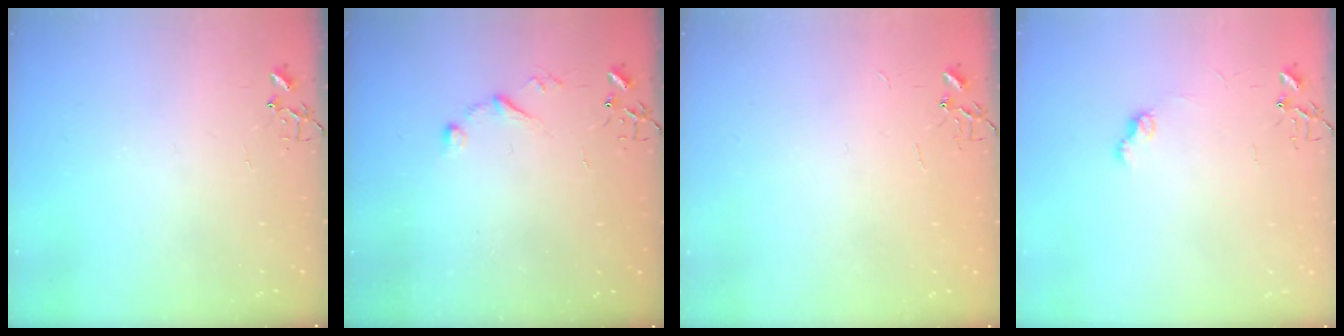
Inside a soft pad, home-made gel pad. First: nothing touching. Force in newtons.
{"total": 6.6, "press": 6.6, "slide": 0.5}
{"total": 1.8, "press": 1.8, "slide": 0.2}
{"total": 6.9, "press": 6.9, "slide": 0.7}